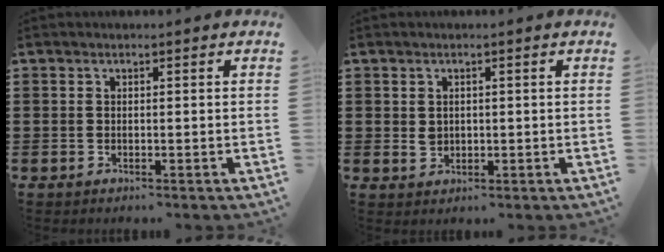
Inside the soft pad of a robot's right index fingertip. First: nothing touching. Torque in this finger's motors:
{"motor_torque": [1.19, 0.95, 0.29, 0.04]}